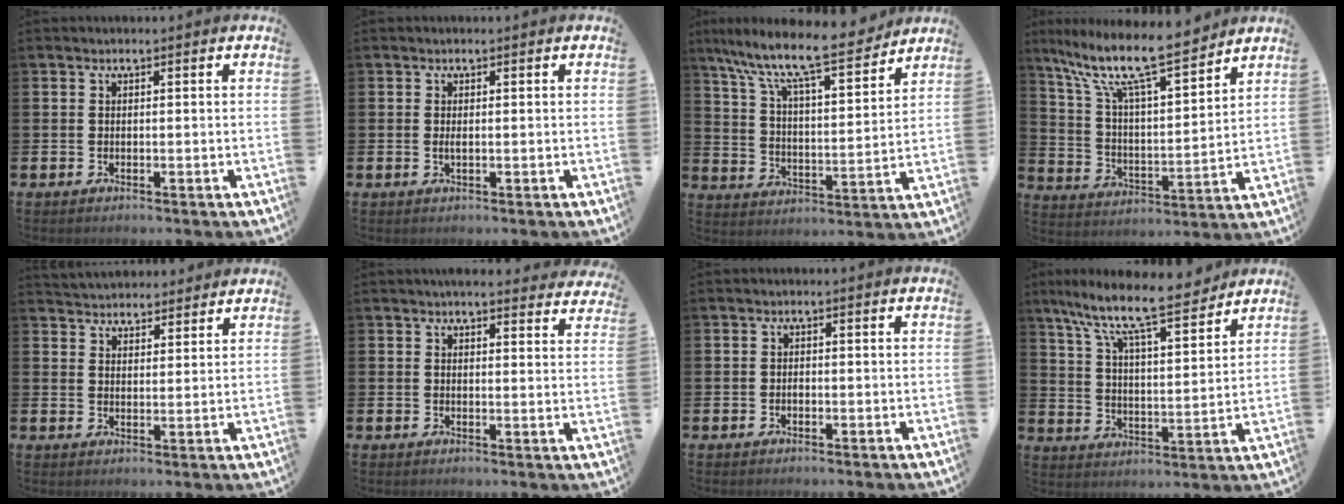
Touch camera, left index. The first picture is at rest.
{"total": 0.8, "force": [0.0, 0.3, 0.8], "torque": [-0.007, -0.002, -0.002]}
{"total": 10.8, "force": [9.6, 1.7, 4.7], "torque": [-0.120, -0.068, 0.158]}
{"total": 12.2, "force": [10.3, 2.2, 6.1], "torque": [-0.146, -0.066, 0.174]}
{"total": 4.1, "force": [4.0, 0.9, -0.5], "torque": [-0.002, -0.021, 0.073]}
{"total": 3.6, "force": [3.5, 0.4, 0.4], "torque": [-0.005, -0.019, 0.062]}
{"total": 0.6, "force": [-0.3, 0.4, 0.3], "torque": [-0.006, 0.001, -0.006]}
{"total": 10.3, "force": [9.1, 1.5, 4.7], "torque": [-0.116, -0.067, 0.151]}